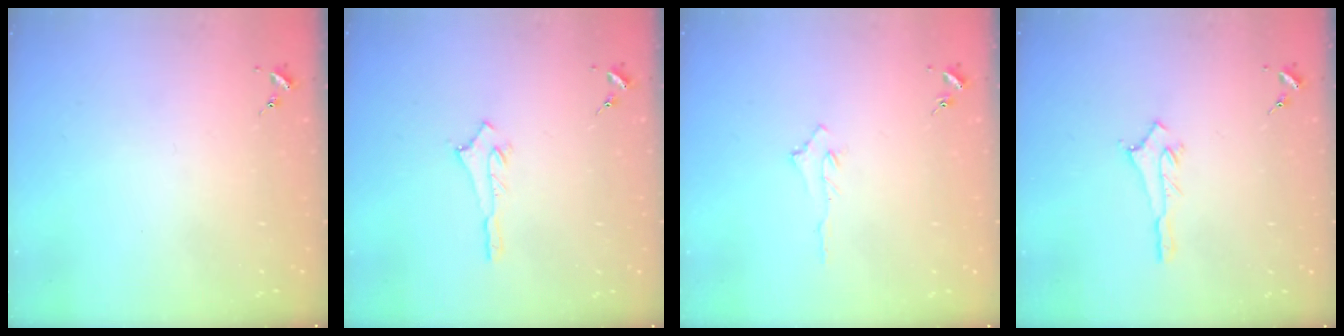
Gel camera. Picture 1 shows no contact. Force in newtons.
{"total": 2.9, "press": 2.9, "slide": 0.2}
{"total": 2.9, "press": 2.9, "slide": 0.4}
{"total": 2.9, "press": 2.8, "slide": 0.4}